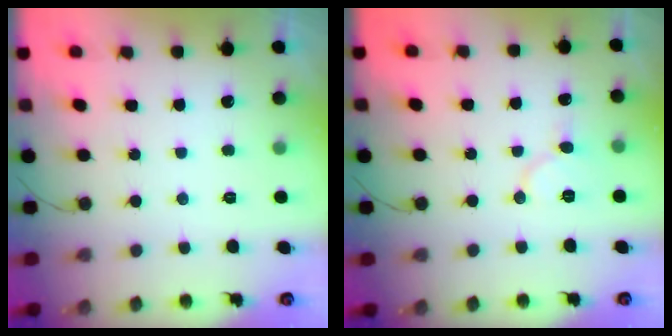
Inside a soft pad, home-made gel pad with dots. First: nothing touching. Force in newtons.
{"total": 7.0, "press": 7.0, "slide": 0.8}